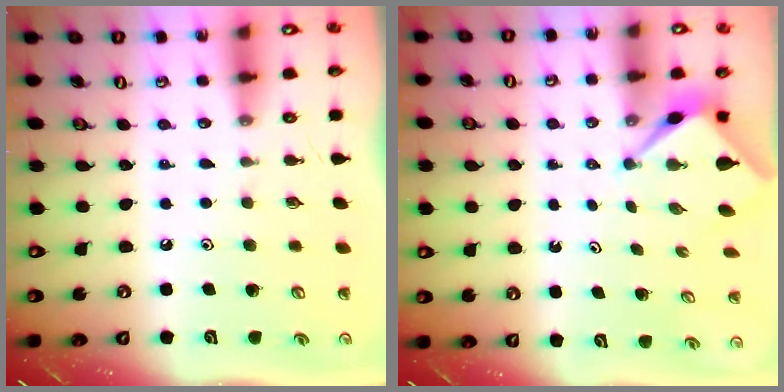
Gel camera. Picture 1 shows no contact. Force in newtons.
{"total": 2.7, "press": 2.7, "slide": 0.1}